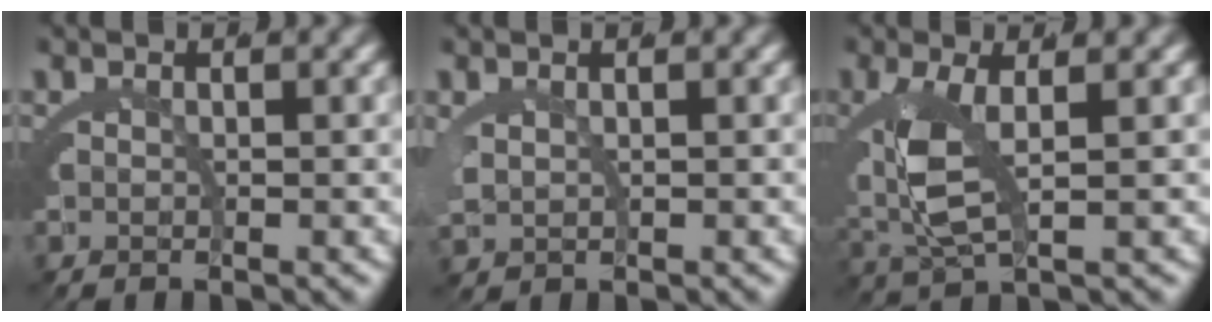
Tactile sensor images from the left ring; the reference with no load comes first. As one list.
[{"total": 1.4, "force": [0.9, 0.8, 0.8], "torque": [-0.031, -0.011, 0.029]}, {"total": 4.9, "force": [0.7, 1.3, 4.7], "torque": [-0.104, -0.009, 0.022]}]